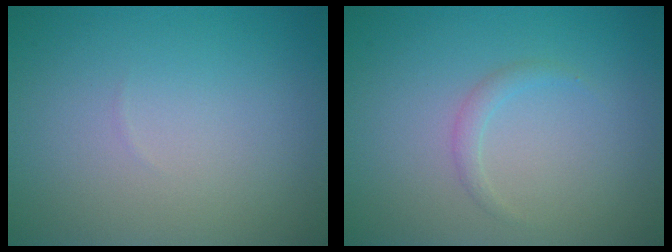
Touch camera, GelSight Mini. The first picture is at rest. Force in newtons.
{"total": 1.0, "press": 1.0, "slide": 0.1}